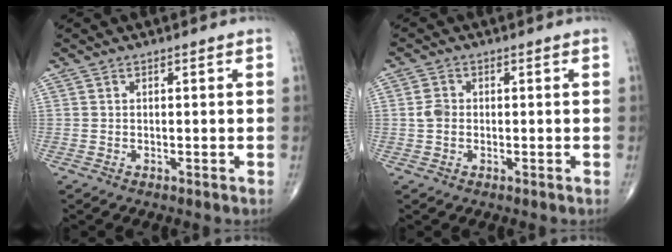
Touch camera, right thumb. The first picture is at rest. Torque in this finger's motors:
{"motor_torque": [-0.11, -0.14, 0.38, 0.24, -0.07]}